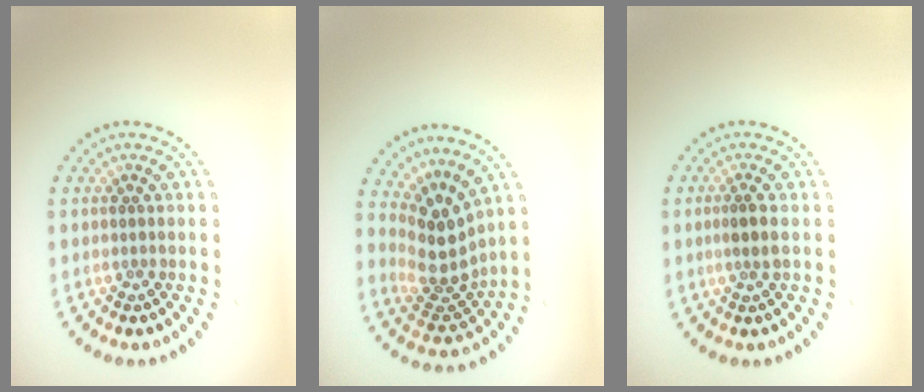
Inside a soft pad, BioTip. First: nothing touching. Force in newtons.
{"total": 4.1, "press": 3.1, "slide": 2.6}
{"total": 1.6, "press": 1.4, "slide": 0.8}